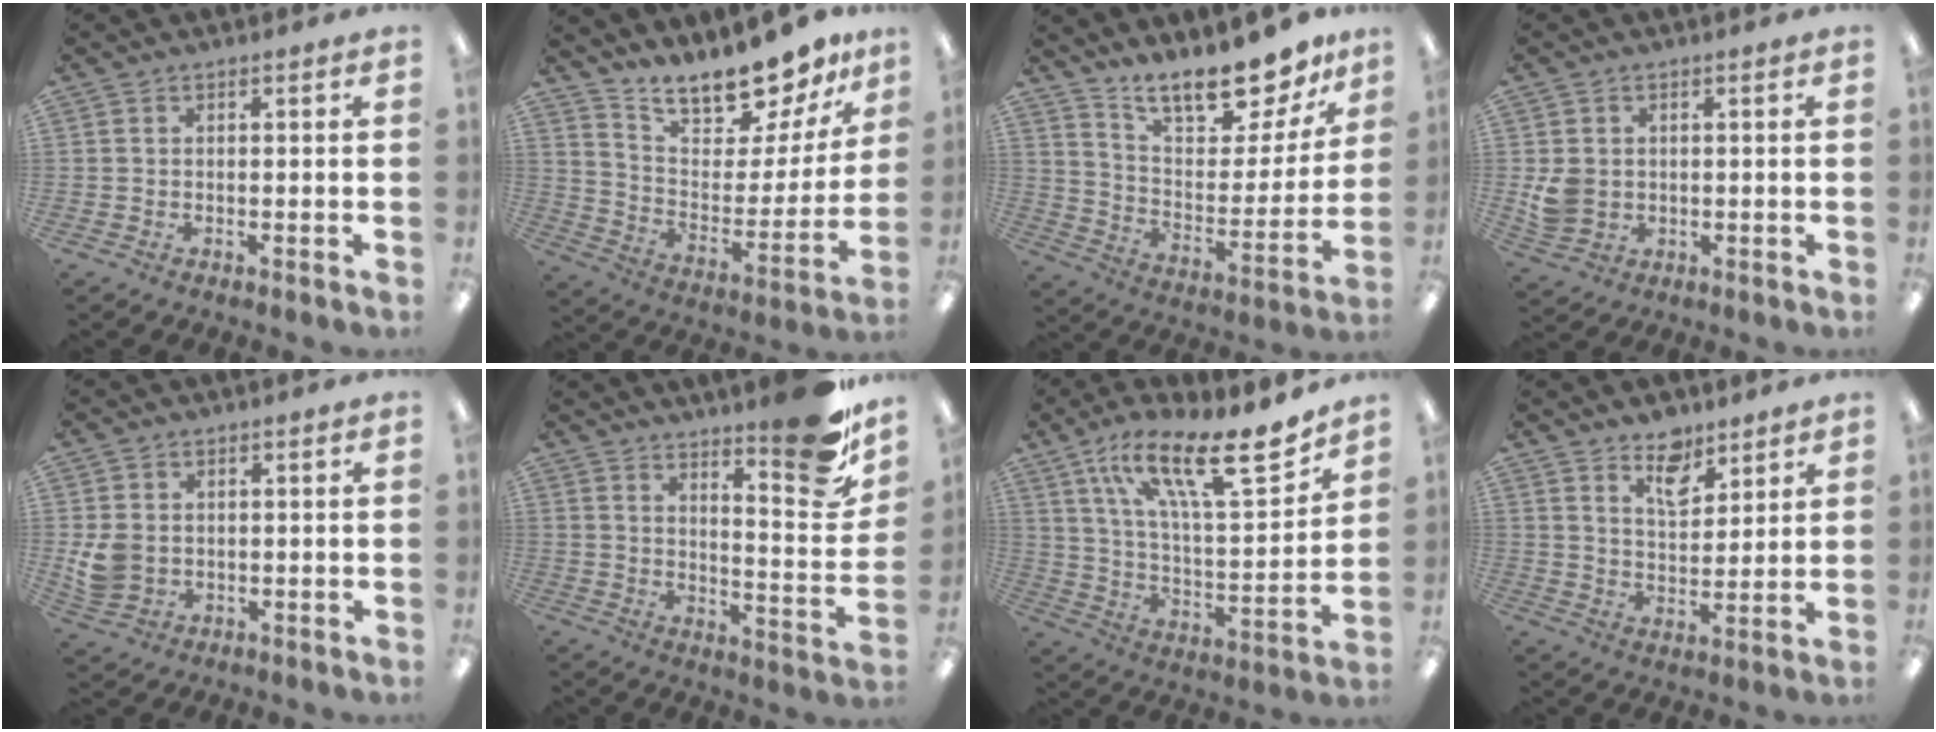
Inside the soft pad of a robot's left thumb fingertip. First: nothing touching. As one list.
[{"total": 17.5, "force": [15.8, 4.9, 5.7], "torque": [-0.096, -0.127, 0.275]}, {"total": 17.8, "force": [15.4, 5.3, 7.2], "torque": [-0.120, -0.114, 0.268]}, {"total": 4.9, "force": [0.4, 4.4, 2.2], "torque": [-0.033, 0.002, 0.010]}, {"total": 5.6, "force": [0.3, 4.8, 3.0], "torque": [-0.061, 0.004, 0.008]}, {"total": 15.4, "force": [11.6, 3.7, 9.4], "torque": [-0.115, -0.097, 0.188]}, {"total": 22.4, "force": [14.5, 6.7, 15.8], "torque": [-0.259, -0.079, 0.237]}, {"total": 8.2, "force": [6.4, 4.0, 3.3], "torque": [-0.035, -0.036, 0.111]}]